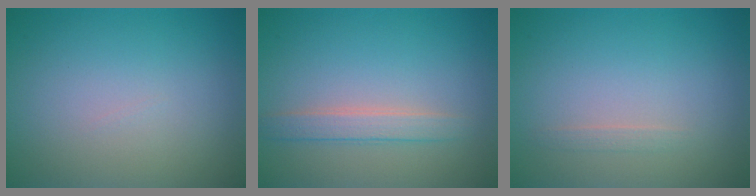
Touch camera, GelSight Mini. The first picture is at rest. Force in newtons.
{"total": 2.1, "press": 2.1, "slide": 0.1}
{"total": 0.6, "press": 0.6, "slide": 0.0}